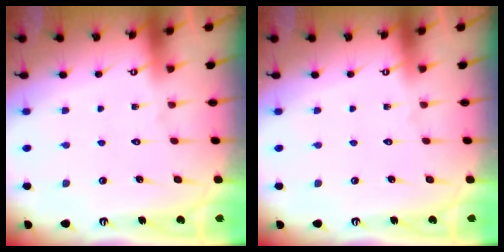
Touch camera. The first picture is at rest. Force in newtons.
{"total": 0.0}